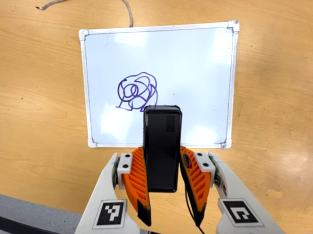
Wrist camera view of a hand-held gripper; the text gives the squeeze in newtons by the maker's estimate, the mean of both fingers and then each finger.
{"total": 4.3, "left": 2.7, "right": 5.8}